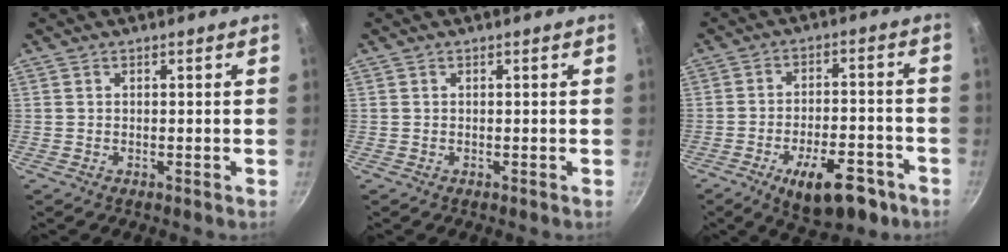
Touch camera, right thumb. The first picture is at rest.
{"total": 0.0}
{"total": 13.5, "force": [-7.2, 5.9, 9.8], "torque": [-0.121, 0.038, -0.097]}